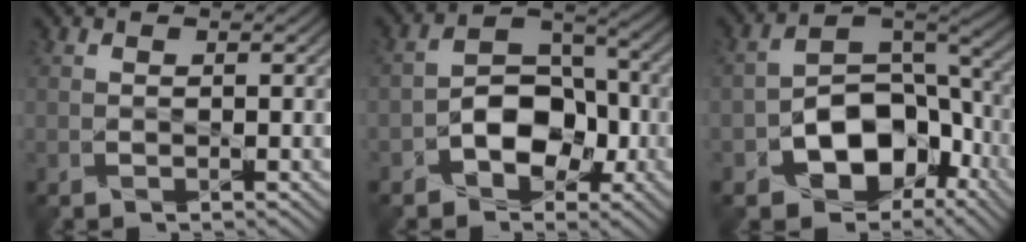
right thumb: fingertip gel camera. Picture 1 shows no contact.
{"total": 7.2, "force": [-2.7, 4.9, 4.4], "torque": [-0.065, 0.005, -0.054]}
{"total": 12.5, "force": [-5.7, 8.1, 7.7], "torque": [-0.139, -0.018, -0.107]}